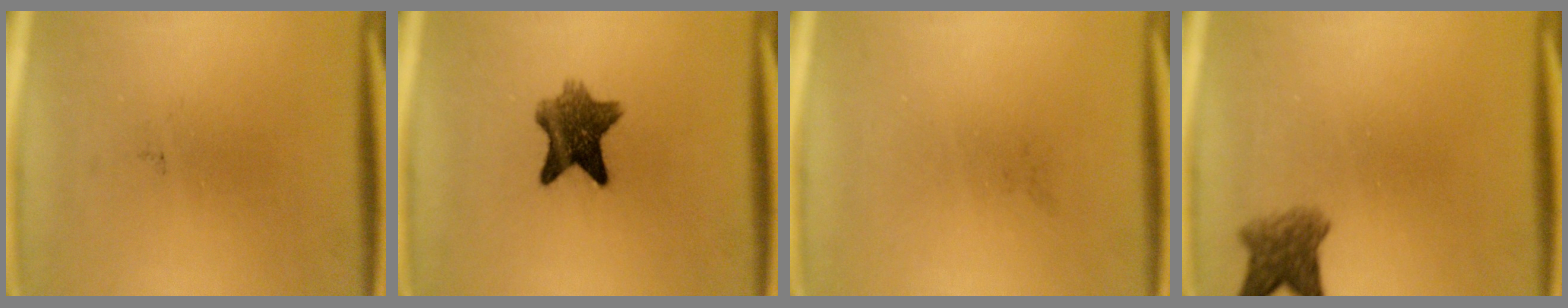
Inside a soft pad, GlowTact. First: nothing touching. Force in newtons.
{"total": 7.8}
{"total": 0.0}
{"total": 4.2}